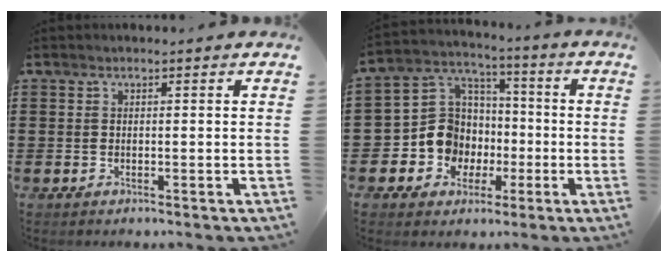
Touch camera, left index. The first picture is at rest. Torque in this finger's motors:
{"motor_torque": [0.89, -0.20, 0.42, 0.08]}